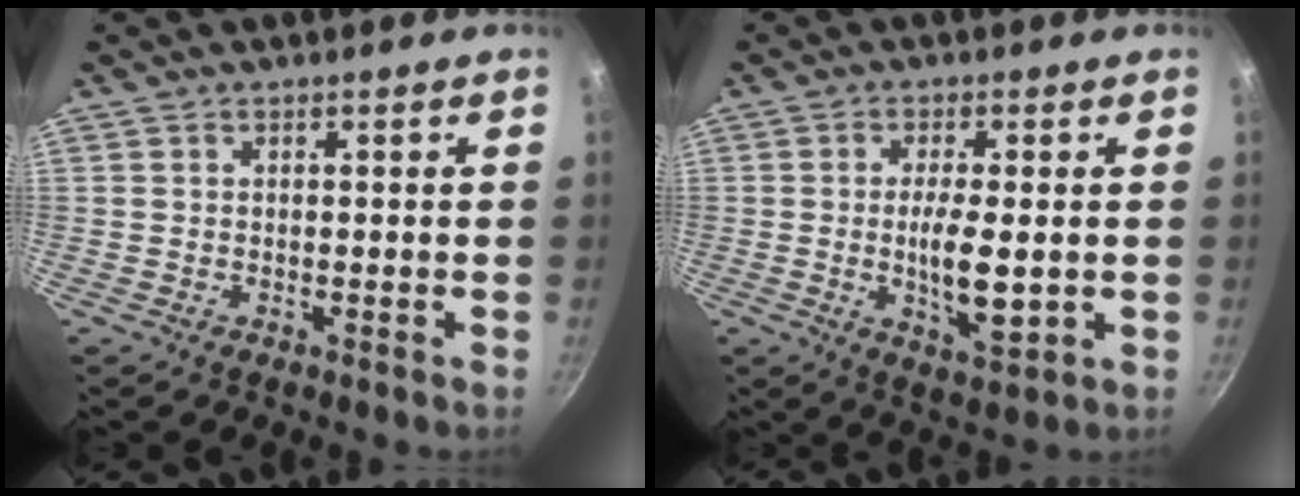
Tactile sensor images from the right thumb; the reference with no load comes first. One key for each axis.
{"total": 8.3, "fx": -0.5, "fy": 2.6, "fz": 7.9, "tx": -0.141, "ty": -0.010, "tz": -0.006}